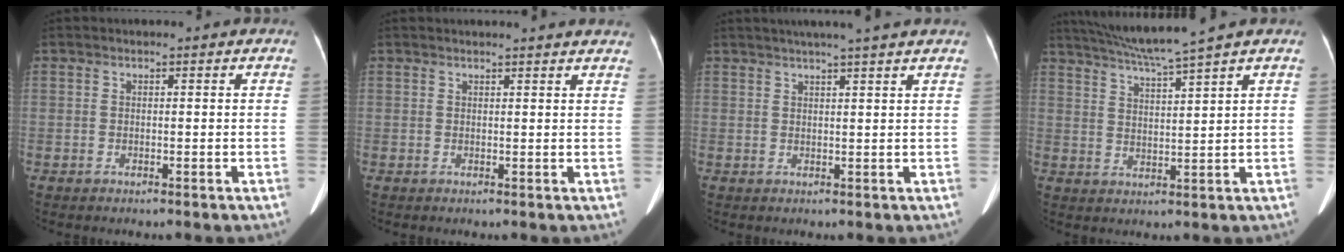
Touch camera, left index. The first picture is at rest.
{"total": 7.3, "force": [7.0, 0.2, 2.0], "torque": [-0.021, 0.007, 0.060]}
{"total": 7.5, "force": [6.2, -1.0, 4.1], "torque": [-0.057, 0.022, 0.074]}
{"total": 7.8, "force": [6.7, -2.0, 3.5], "torque": [-0.064, 0.001, 0.123]}